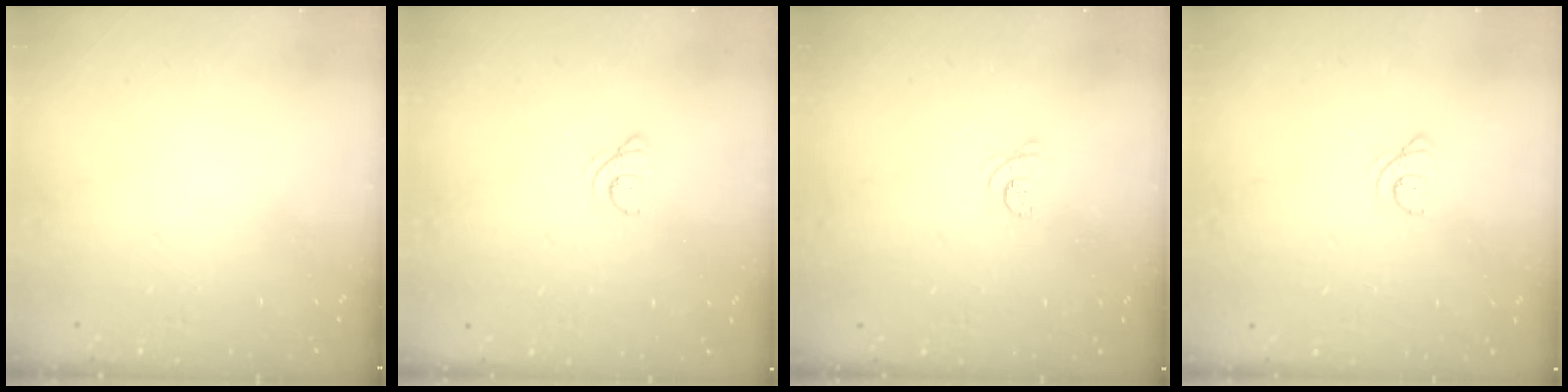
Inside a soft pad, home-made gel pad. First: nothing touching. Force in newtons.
{"total": 2.2, "press": 2.2, "slide": 0.2}
{"total": 3.0, "press": 2.9, "slide": 0.4}
{"total": 2.1, "press": 2.1, "slide": 0.3}